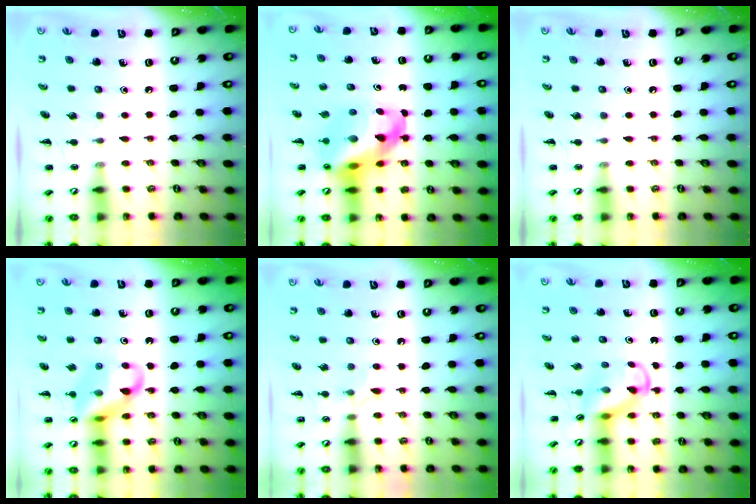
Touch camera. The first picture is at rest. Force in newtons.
{"total": 13.9, "press": 13.4, "slide": 3.7}
{"total": 0.0}
{"total": 12.4, "press": 12.2, "slide": 2.0}
{"total": 6.5, "press": 6.2, "slide": 1.9}
{"total": 4.1, "press": 3.9, "slide": 1.2}